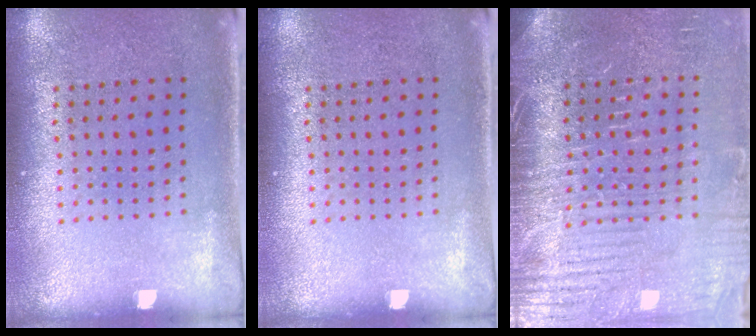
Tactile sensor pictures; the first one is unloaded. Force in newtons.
{"total": 0.0}
{"total": 4.0, "press": 3.8, "slide": 1.3}